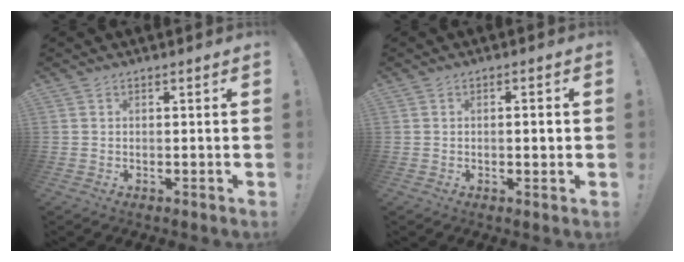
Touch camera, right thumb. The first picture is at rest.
{"total": 2.0, "force": [-0.3, 0.3, 2.0], "torque": [-0.021, -0.002, -0.011]}